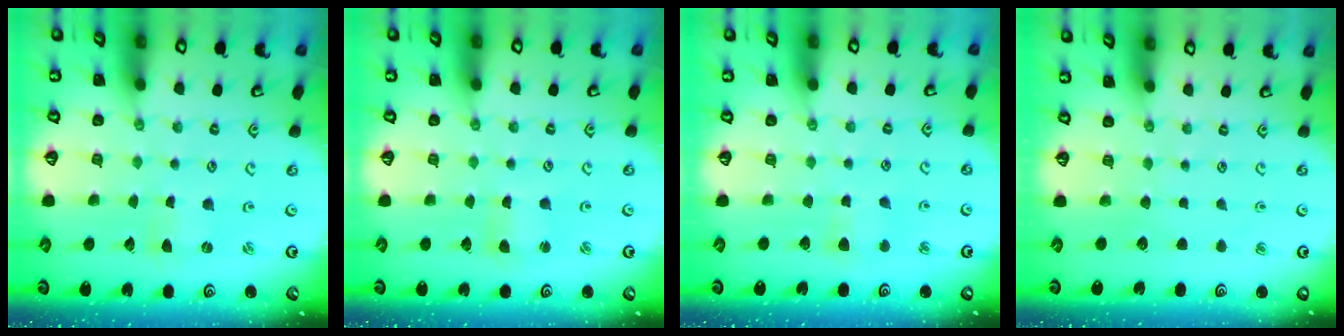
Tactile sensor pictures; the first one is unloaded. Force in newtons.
{"total": 1.3, "press": 1.2, "slide": 0.2}
{"total": 4.3, "press": 4.3, "slide": 0.6}
{"total": 0.0}